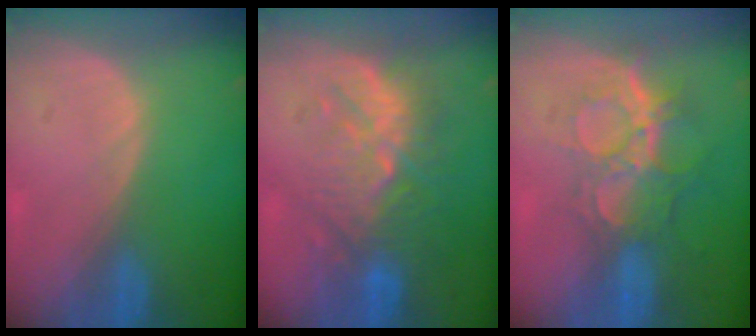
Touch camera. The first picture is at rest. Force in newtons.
{"total": 9.1, "press": 9.0, "slide": 1.6}
{"total": 9.4, "press": 8.0, "slide": 5.0}